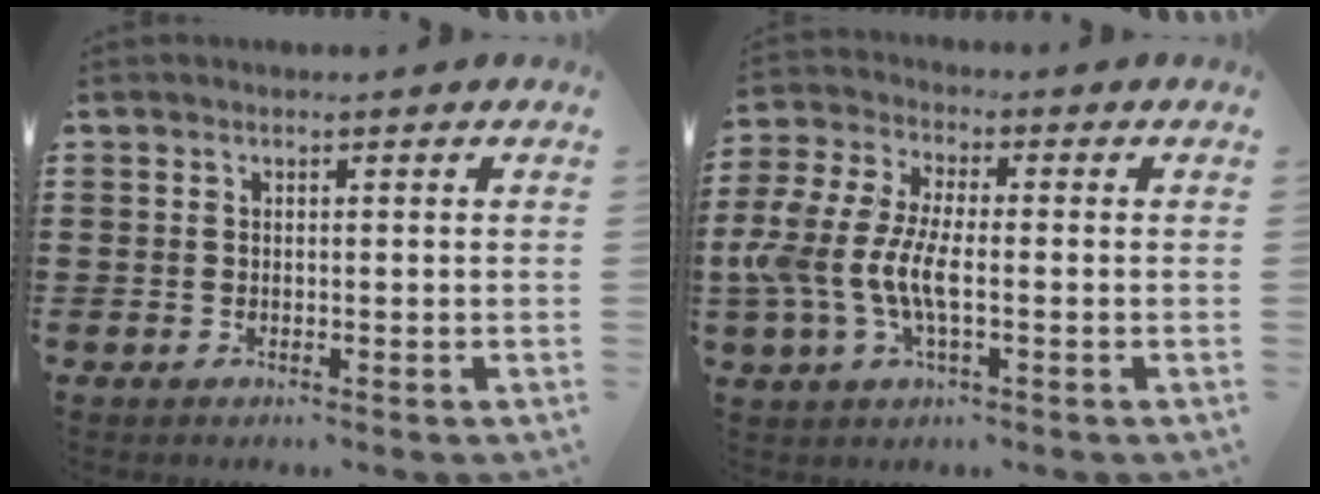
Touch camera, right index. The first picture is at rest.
{"total": 7.7, "force": [-1.8, 3.4, 6.7], "torque": [-0.171, -0.012, -0.044]}